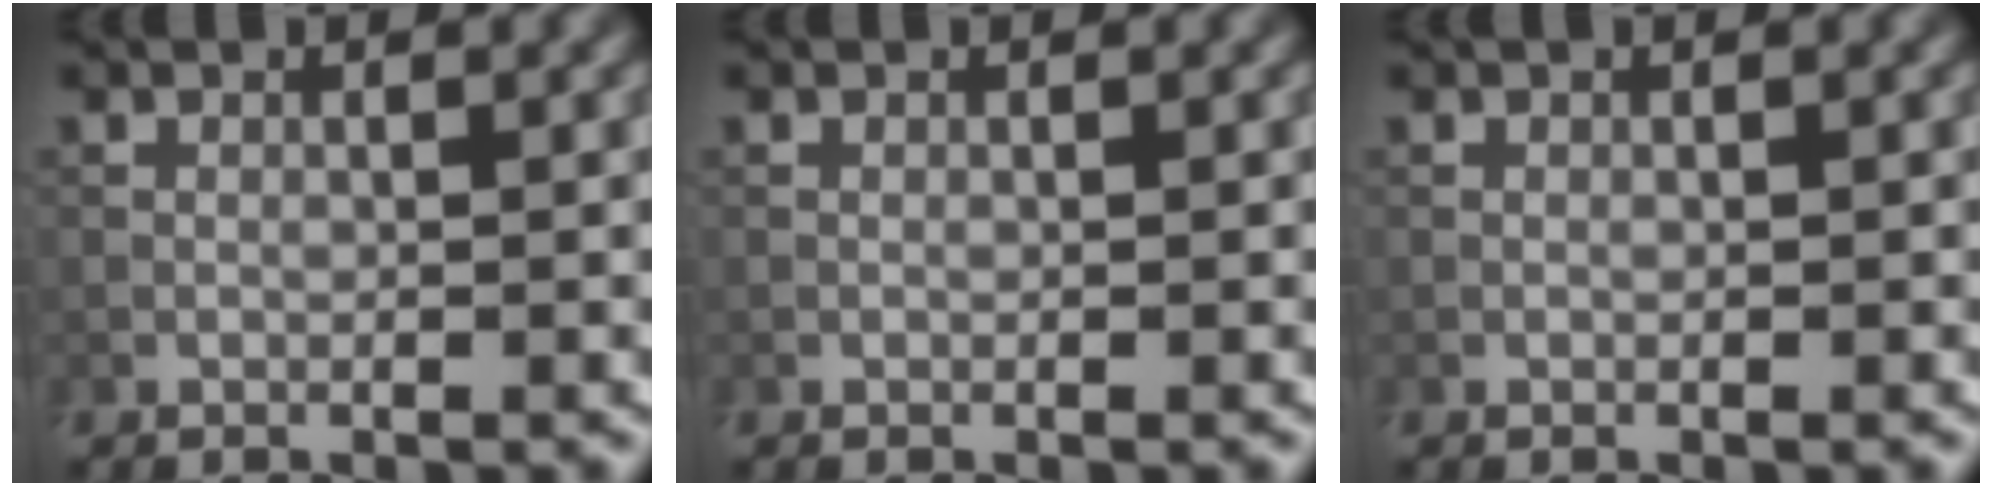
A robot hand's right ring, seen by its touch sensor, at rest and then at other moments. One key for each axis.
{"total": 0.0}
{"total": 0.0}